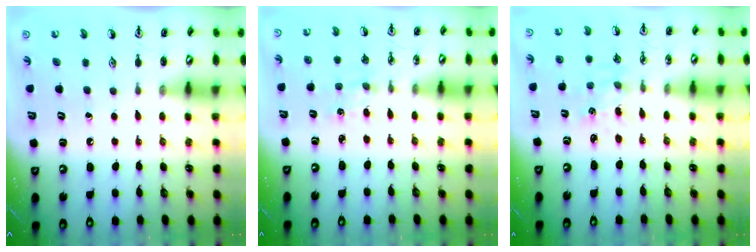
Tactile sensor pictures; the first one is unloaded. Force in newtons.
{"total": 0.7, "press": 0.7, "slide": 0.2}
{"total": 1.4, "press": 1.4, "slide": 0.2}